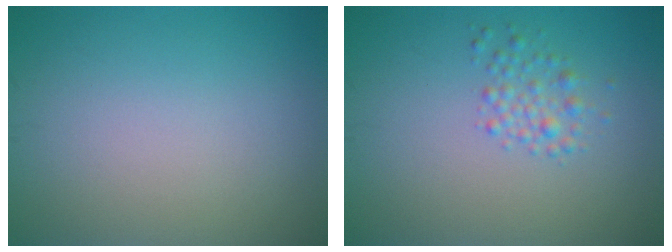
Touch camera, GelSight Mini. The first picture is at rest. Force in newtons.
{"total": 1.8, "press": 1.8, "slide": 0.1}